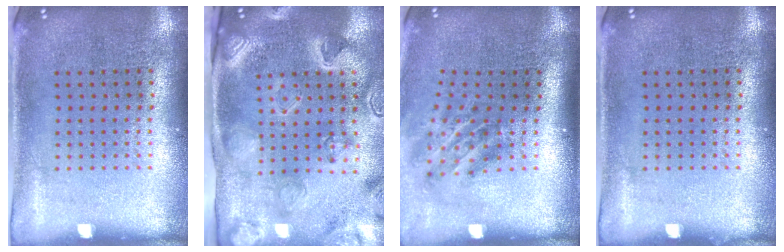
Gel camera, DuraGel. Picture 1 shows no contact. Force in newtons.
{"total": 3.2, "press": 3.1, "slide": 0.4}
{"total": 1.9, "press": 1.2, "slide": 1.5}
{"total": 0.0}